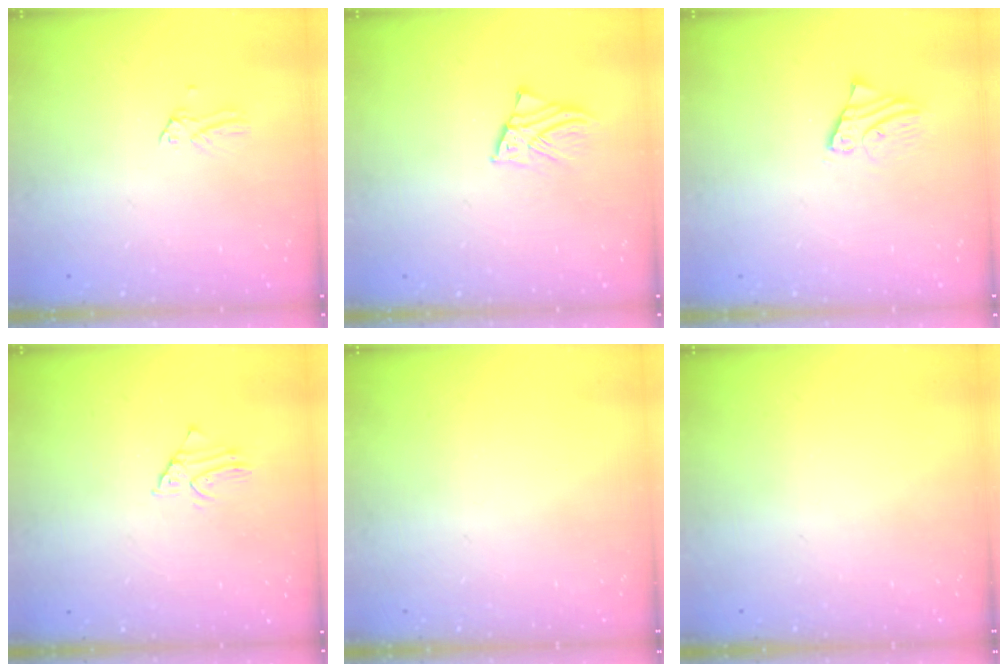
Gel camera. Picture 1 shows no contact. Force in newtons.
{"total": 2.1, "press": 2.1, "slide": 0.1}
{"total": 2.4, "press": 2.4, "slide": 0.1}
{"total": 1.5, "press": 1.5, "slide": 0.1}
{"total": 0.0}
{"total": 0.0}